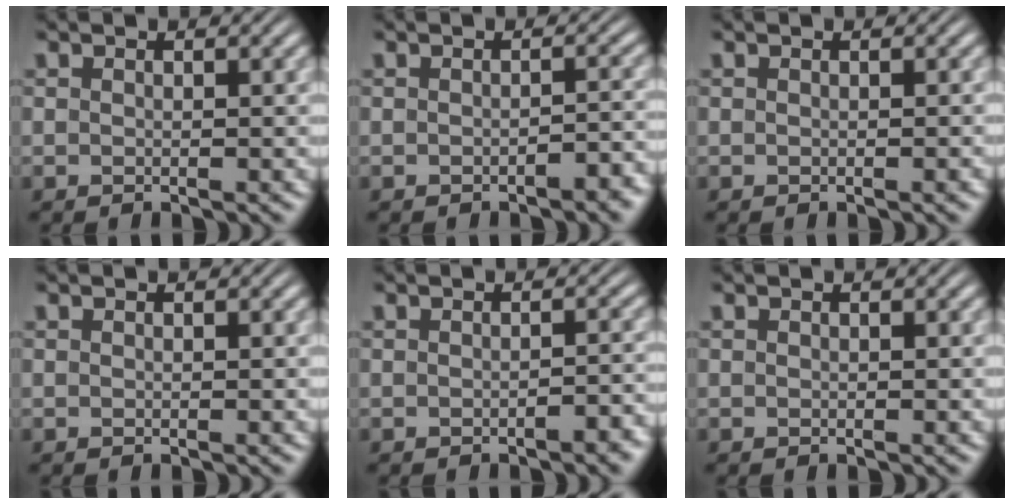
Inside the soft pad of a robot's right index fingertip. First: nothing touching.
{"total": 1.6, "force": [-1.5, -0.1, 0.4], "torque": [-0.009, 0.000, -0.024]}
{"total": 0.0}
{"total": 0.0}
{"total": 1.3, "force": [-1.2, -0.1, 0.4], "torque": [-0.009, 0.000, -0.020]}
{"total": 0.0}